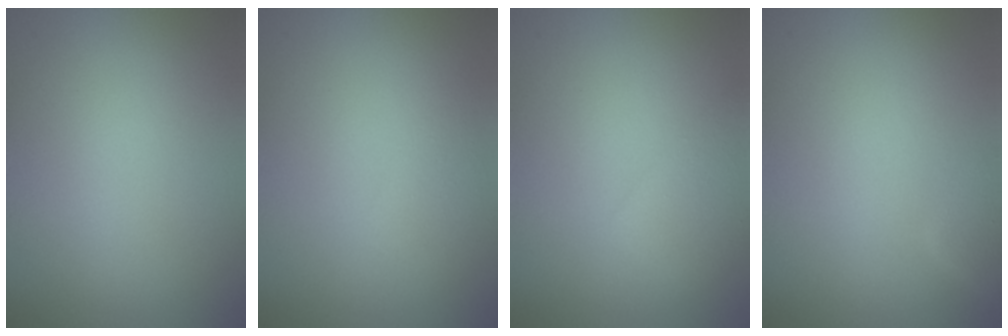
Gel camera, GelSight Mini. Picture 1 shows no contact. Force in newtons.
{"total": 1.4, "press": 1.4, "slide": 0.0}
{"total": 2.6, "press": 2.6, "slide": 0.1}
{"total": 2.0, "press": 2.0, "slide": 0.2}